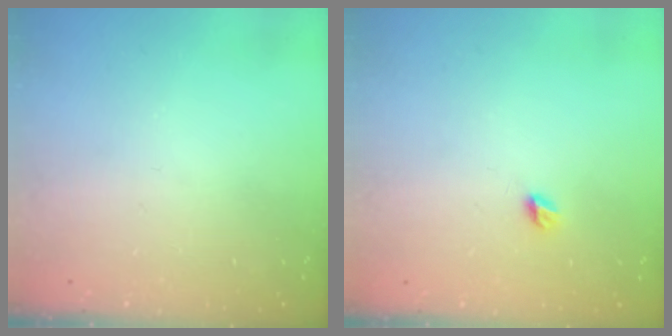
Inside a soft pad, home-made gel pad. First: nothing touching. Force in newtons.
{"total": 4.3, "press": 4.2, "slide": 0.5}